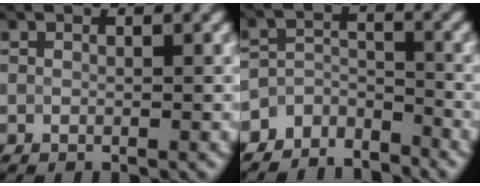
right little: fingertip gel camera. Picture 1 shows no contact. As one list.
[{"total": 4.6, "force": [-4.0, 2.2, 0.3], "torque": [0.008, -0.003, -0.072]}]